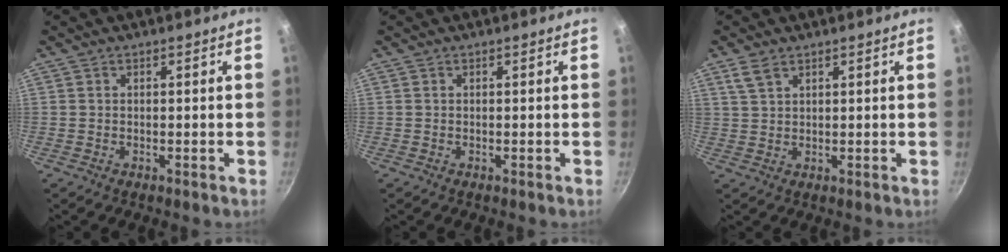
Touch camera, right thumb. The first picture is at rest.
{"total": 0.0}
{"total": 3.4, "force": [2.2, 1.7, 1.9], "torque": [-0.035, -0.003, 0.046]}